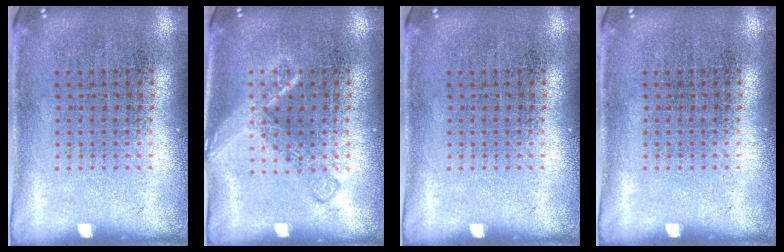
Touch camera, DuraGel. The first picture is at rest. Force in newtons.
{"total": 2.3, "press": 2.3, "slide": 0.5}
{"total": 0.0}
{"total": 0.0}